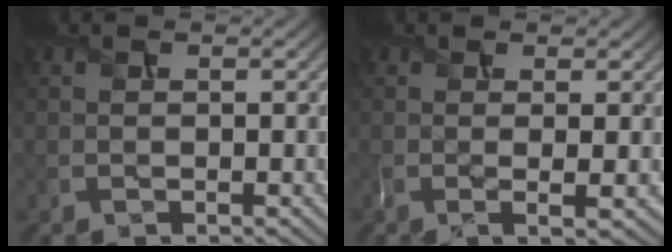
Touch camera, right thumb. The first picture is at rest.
{"total": 2.9, "force": [0.0, 0.3, 2.9], "torque": [-0.054, 0.002, -0.003]}